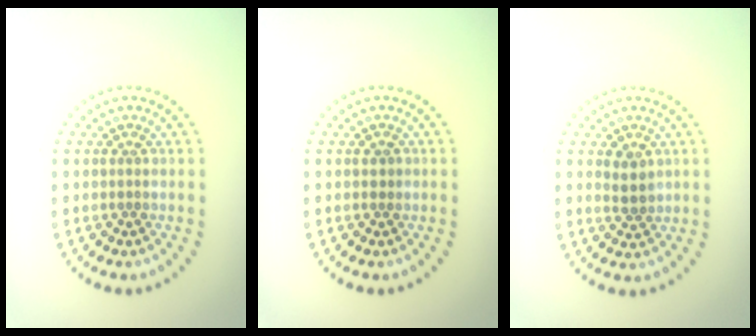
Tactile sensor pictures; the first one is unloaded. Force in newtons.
{"total": 0.7, "press": 0.7, "slide": 0.2}
{"total": 1.5, "press": 1.4, "slide": 0.6}